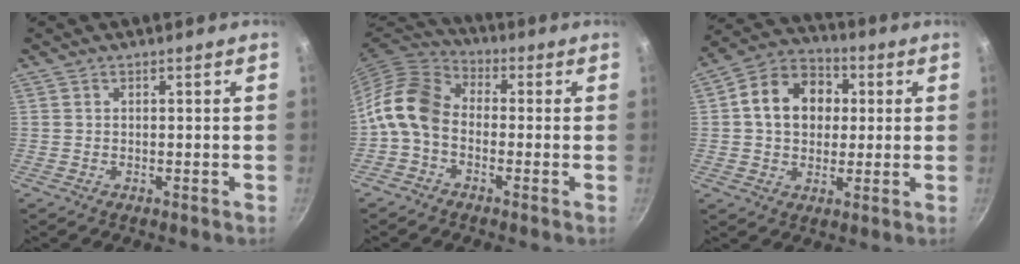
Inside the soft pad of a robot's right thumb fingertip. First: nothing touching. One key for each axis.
{"total": 9.8, "fx": -2.2, "fy": 7.0, "fz": 6.5, "tx": -0.112, "ty": 0.037, "tz": -0.068}
{"total": 13.1, "fx": 2.0, "fy": 10.3, "fz": 7.8, "tx": -0.102, "ty": 0.022, "tz": 0.016}